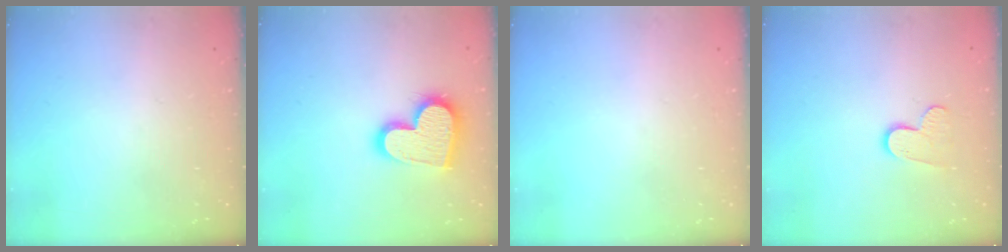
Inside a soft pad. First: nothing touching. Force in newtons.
{"total": 17.2, "press": 17.1, "slide": 1.2}
{"total": 0.0}
{"total": 7.8, "press": 7.7, "slide": 0.6}